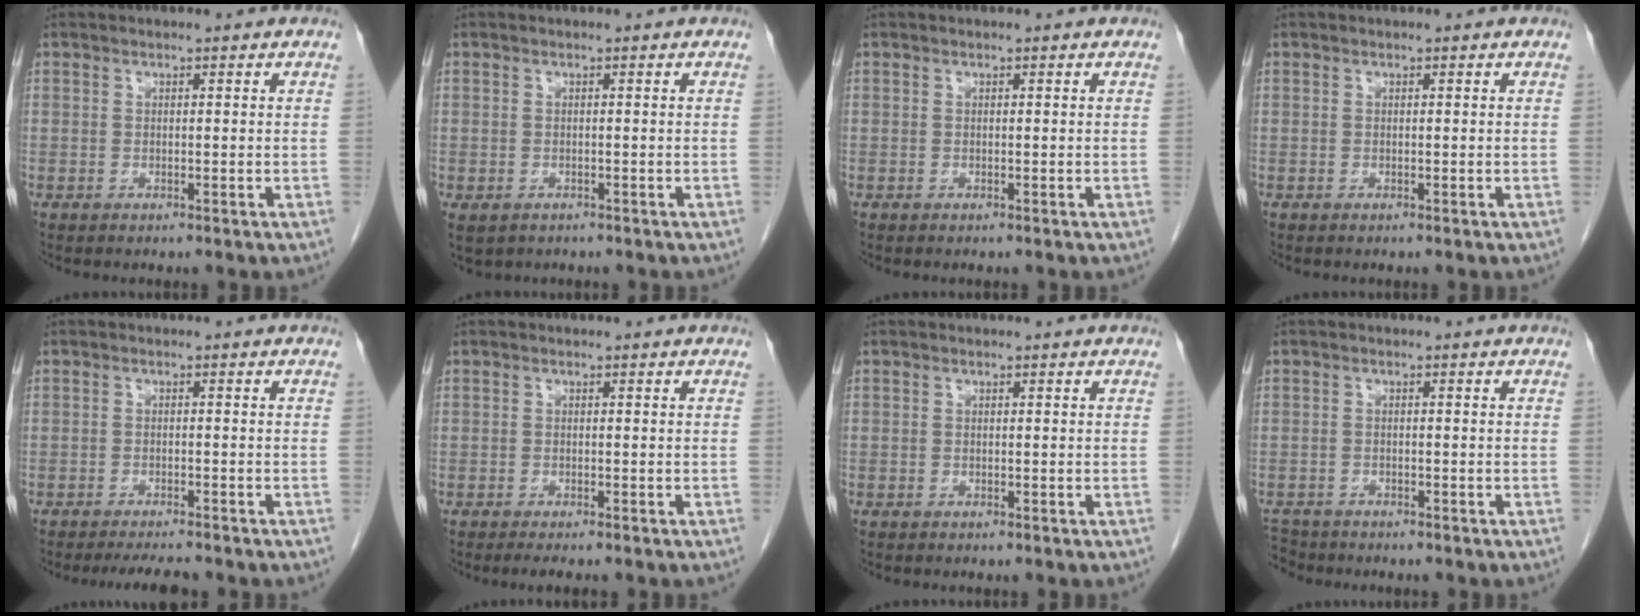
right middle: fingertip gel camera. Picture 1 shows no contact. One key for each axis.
{"total": 5.0, "fx": -3.1, "fy": 3.1, "fz": 2.4, "tx": -0.048, "ty": -0.008, "tz": -0.037}
{"total": 0.0}
{"total": 0.0}
{"total": 4.1, "fx": -3.7, "fy": 0.3, "fz": 1.6, "tx": -0.024, "ty": -0.010, "tz": -0.057}
{"total": 2.5, "fx": -2.0, "fy": 0.3, "fz": 1.4, "tx": -0.018, "ty": -0.006, "tz": -0.025}
{"total": 0.0}
{"total": 3.8, "fx": -3.6, "fy": 1.3, "fz": -0.1, "tx": 0.001, "ty": -0.008, "tz": -0.064}